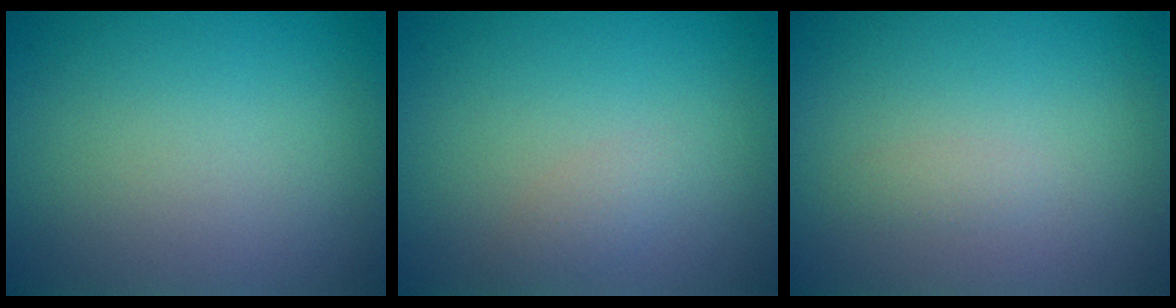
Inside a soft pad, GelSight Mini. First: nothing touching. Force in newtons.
{"total": 1.1, "press": 1.1, "slide": 0.0}
{"total": 0.6, "press": 0.6, "slide": 0.0}